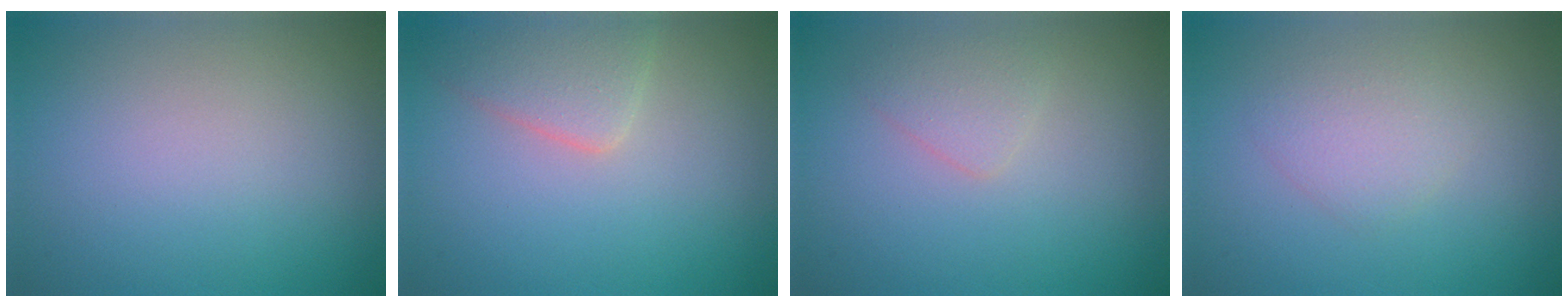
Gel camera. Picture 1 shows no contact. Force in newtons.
{"total": 2.5, "press": 2.5, "slide": 0.2}
{"total": 1.6, "press": 1.6, "slide": 0.1}
{"total": 2.1, "press": 2.1, "slide": 0.1}